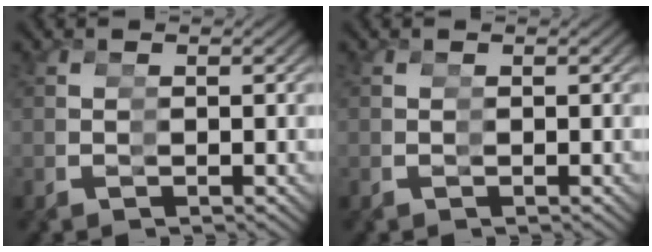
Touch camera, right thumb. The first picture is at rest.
{"total": 0.0}